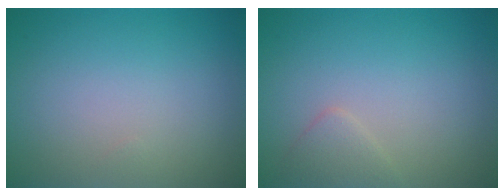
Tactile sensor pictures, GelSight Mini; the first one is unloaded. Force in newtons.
{"total": 1.3, "press": 1.3, "slide": 0.1}